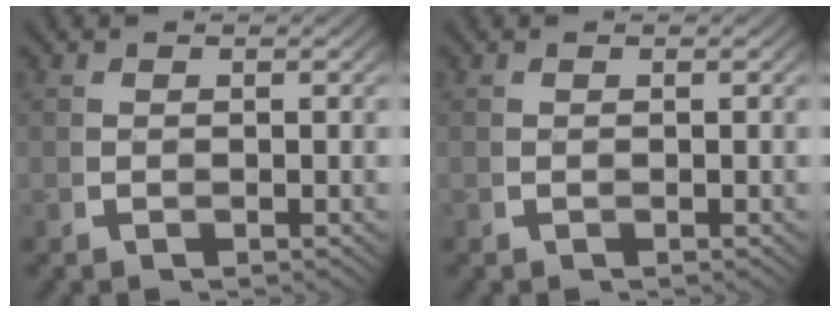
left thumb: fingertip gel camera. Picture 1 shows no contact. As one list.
[{"total": 0.0}]